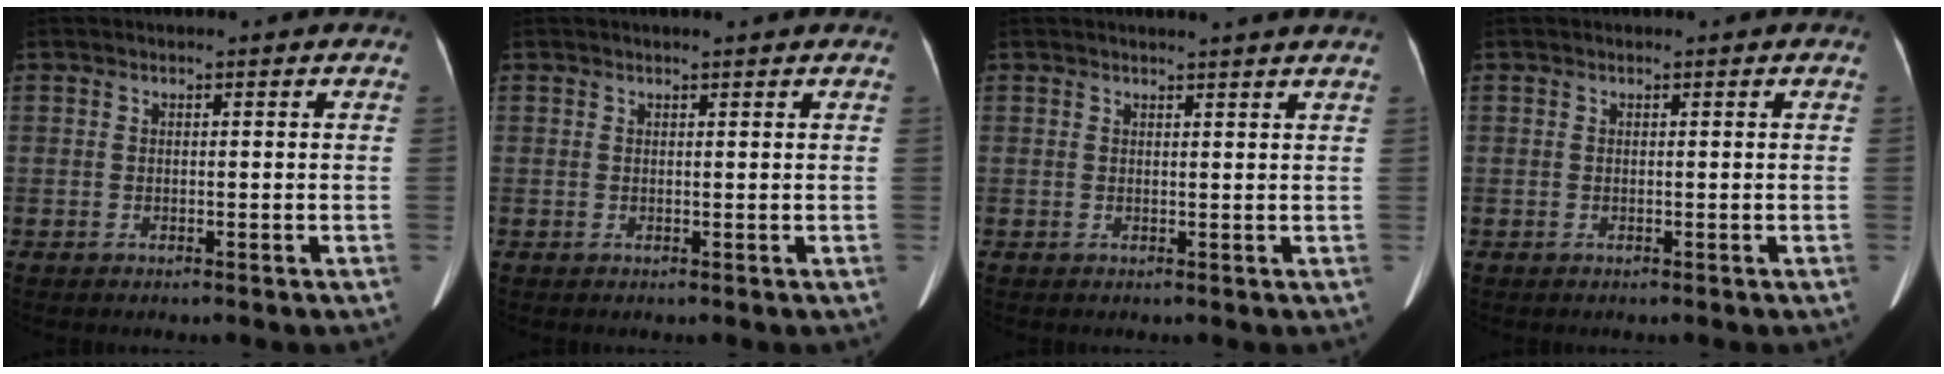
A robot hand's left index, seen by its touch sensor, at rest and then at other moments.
{"total": 2.2, "force": [1.9, 0.1, 1.0], "torque": [-0.013, 0.016, 0.024]}
{"total": 4.5, "force": [4.0, -0.6, 1.9], "torque": [-0.025, 0.008, 0.040]}
{"total": 0.0}